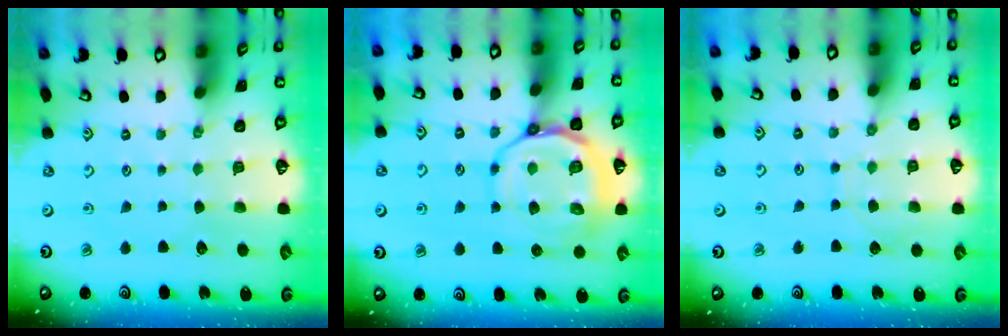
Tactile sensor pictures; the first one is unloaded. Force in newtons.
{"total": 14.0, "press": 13.9, "slide": 2.1}
{"total": 5.5, "press": 5.5, "slide": 0.6}